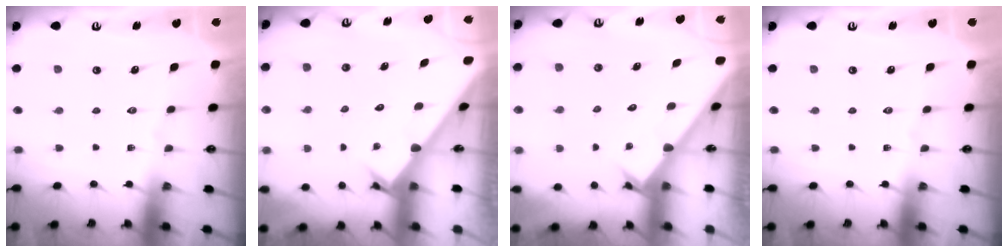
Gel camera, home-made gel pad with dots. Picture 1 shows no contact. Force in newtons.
{"total": 2.6, "press": 2.6, "slide": 0.3}
{"total": 2.6, "press": 2.6, "slide": 0.3}
{"total": 0.0}